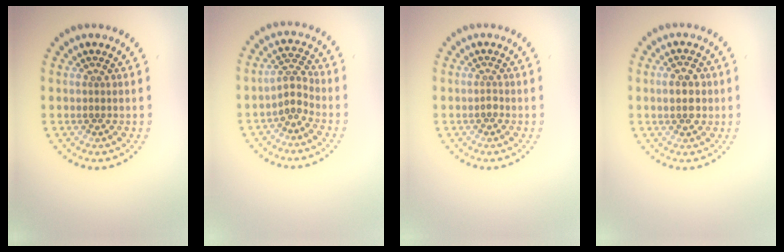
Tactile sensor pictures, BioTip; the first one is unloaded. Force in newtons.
{"total": 2.1, "press": 1.5, "slide": 1.4}
{"total": 0.6, "press": 0.4, "slide": 0.4}
{"total": 2.7, "press": 2.7, "slide": 0.2}